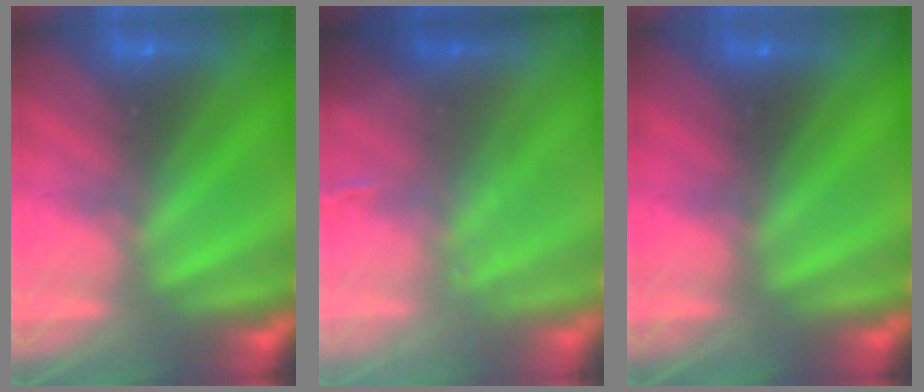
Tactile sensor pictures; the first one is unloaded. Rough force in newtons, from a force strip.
{"total": 2.6}
{"total": 4.0}